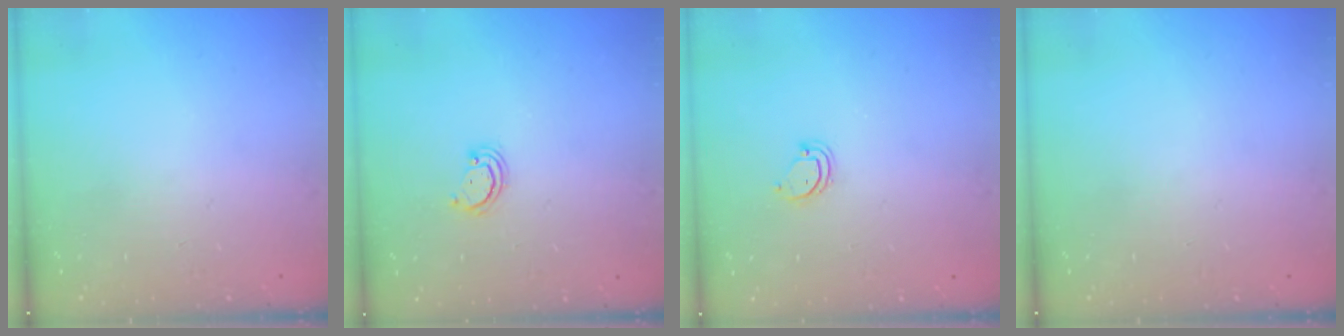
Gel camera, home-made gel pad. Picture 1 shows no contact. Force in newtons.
{"total": 2.5, "press": 2.4, "slide": 0.2}
{"total": 3.6, "press": 3.6, "slide": 0.2}
{"total": 0.0}